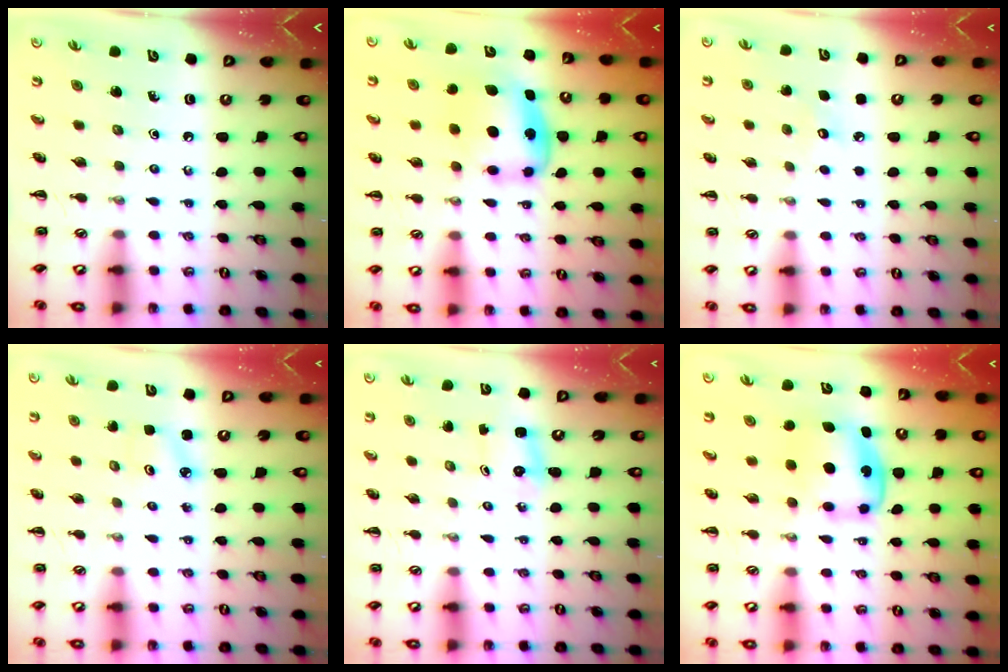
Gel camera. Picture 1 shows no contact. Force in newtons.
{"total": 6.0, "press": 5.9, "slide": 0.8}
{"total": 5.6, "press": 5.4, "slide": 1.4}
{"total": 2.3, "press": 2.2, "slide": 0.6}
{"total": 2.4, "press": 2.4, "slide": 0.6}
{"total": 6.1, "press": 6.1, "slide": 0.3}